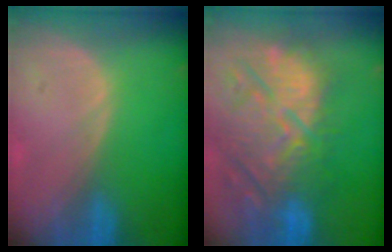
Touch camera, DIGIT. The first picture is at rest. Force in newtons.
{"total": 14.0, "press": 12.5, "slide": 6.2}